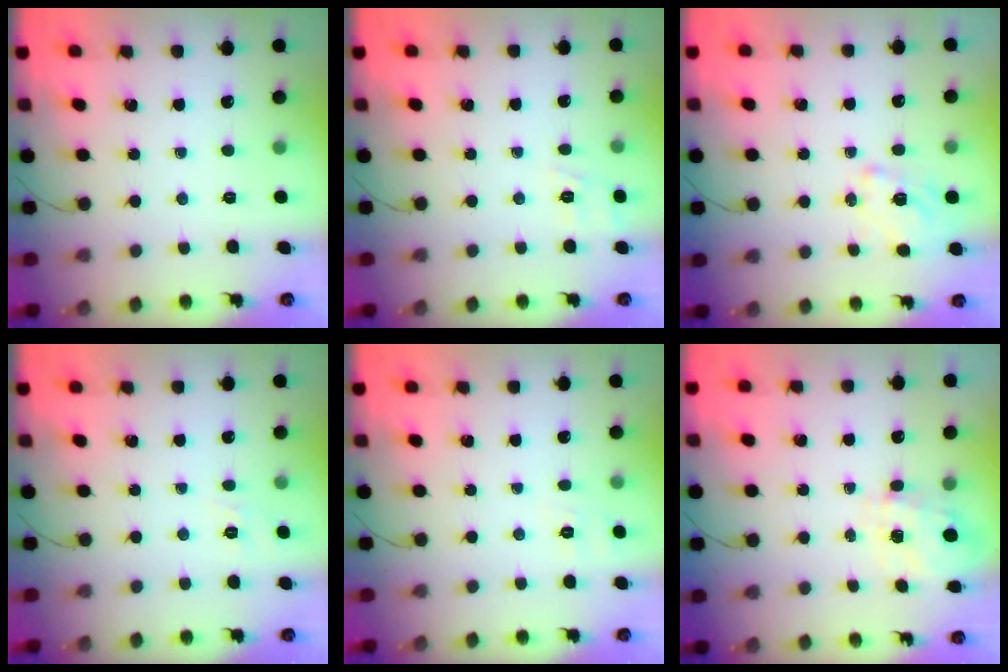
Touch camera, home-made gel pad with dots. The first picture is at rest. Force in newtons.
{"total": 2.9, "press": 2.3, "slide": 1.8}
{"total": 1.4, "press": 1.2, "slide": 0.8}
{"total": 1.8, "press": 1.2, "slide": 1.4}
{"total": 6.7, "press": 6.5, "slide": 1.8}
{"total": 0.7, "press": 0.4, "slide": 0.6}